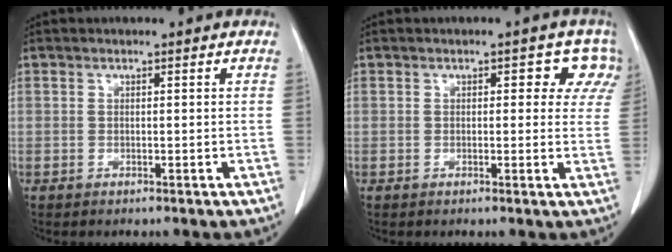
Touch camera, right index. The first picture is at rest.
{"total": 4.0, "force": [2.0, 2.4, 2.5], "torque": [-0.005, 0.005, 0.008]}